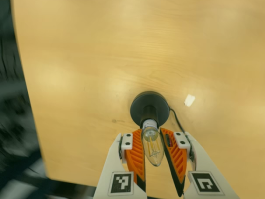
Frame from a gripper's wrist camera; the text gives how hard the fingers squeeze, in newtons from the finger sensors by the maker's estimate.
{"total": 14.3, "left": 15.0, "right": 13.6}